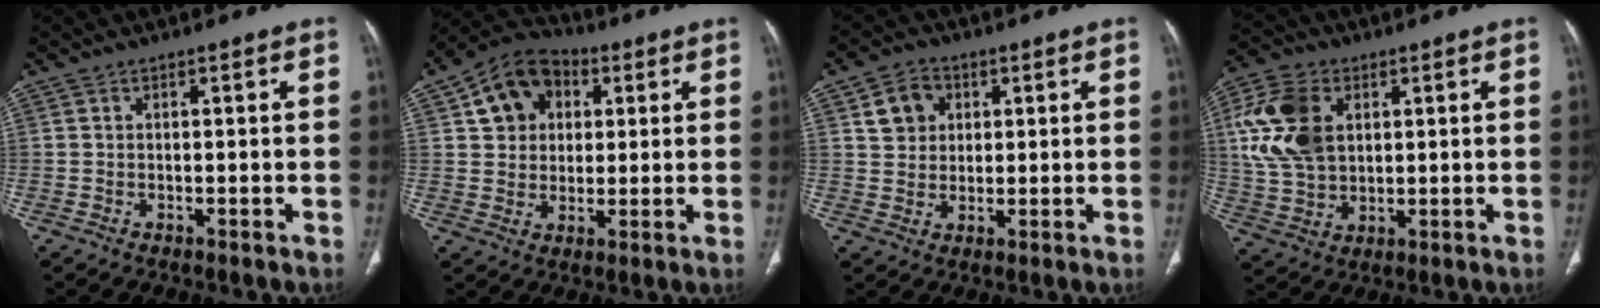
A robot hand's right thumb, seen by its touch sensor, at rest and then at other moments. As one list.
[{"total": 11.8, "force": [3.8, 9.3, 6.2], "torque": [-0.077, 0.003, 0.056]}, {"total": 6.3, "force": [2.3, 5.2, 2.5], "torque": [-0.018, -0.002, 0.040]}, {"total": 14.3, "force": [3.8, 9.8, 9.7], "torque": [-0.187, -0.001, 0.075]}]